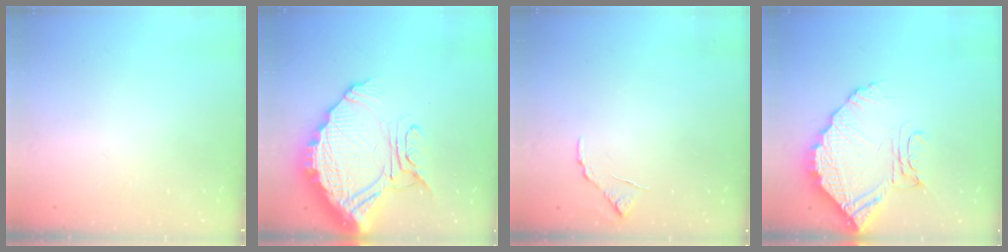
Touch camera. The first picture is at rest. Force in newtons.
{"total": 19.5, "press": 19.4, "slide": 2.3}
{"total": 5.9, "press": 5.8, "slide": 0.6}
{"total": 14.0, "press": 14.0, "slide": 1.3}